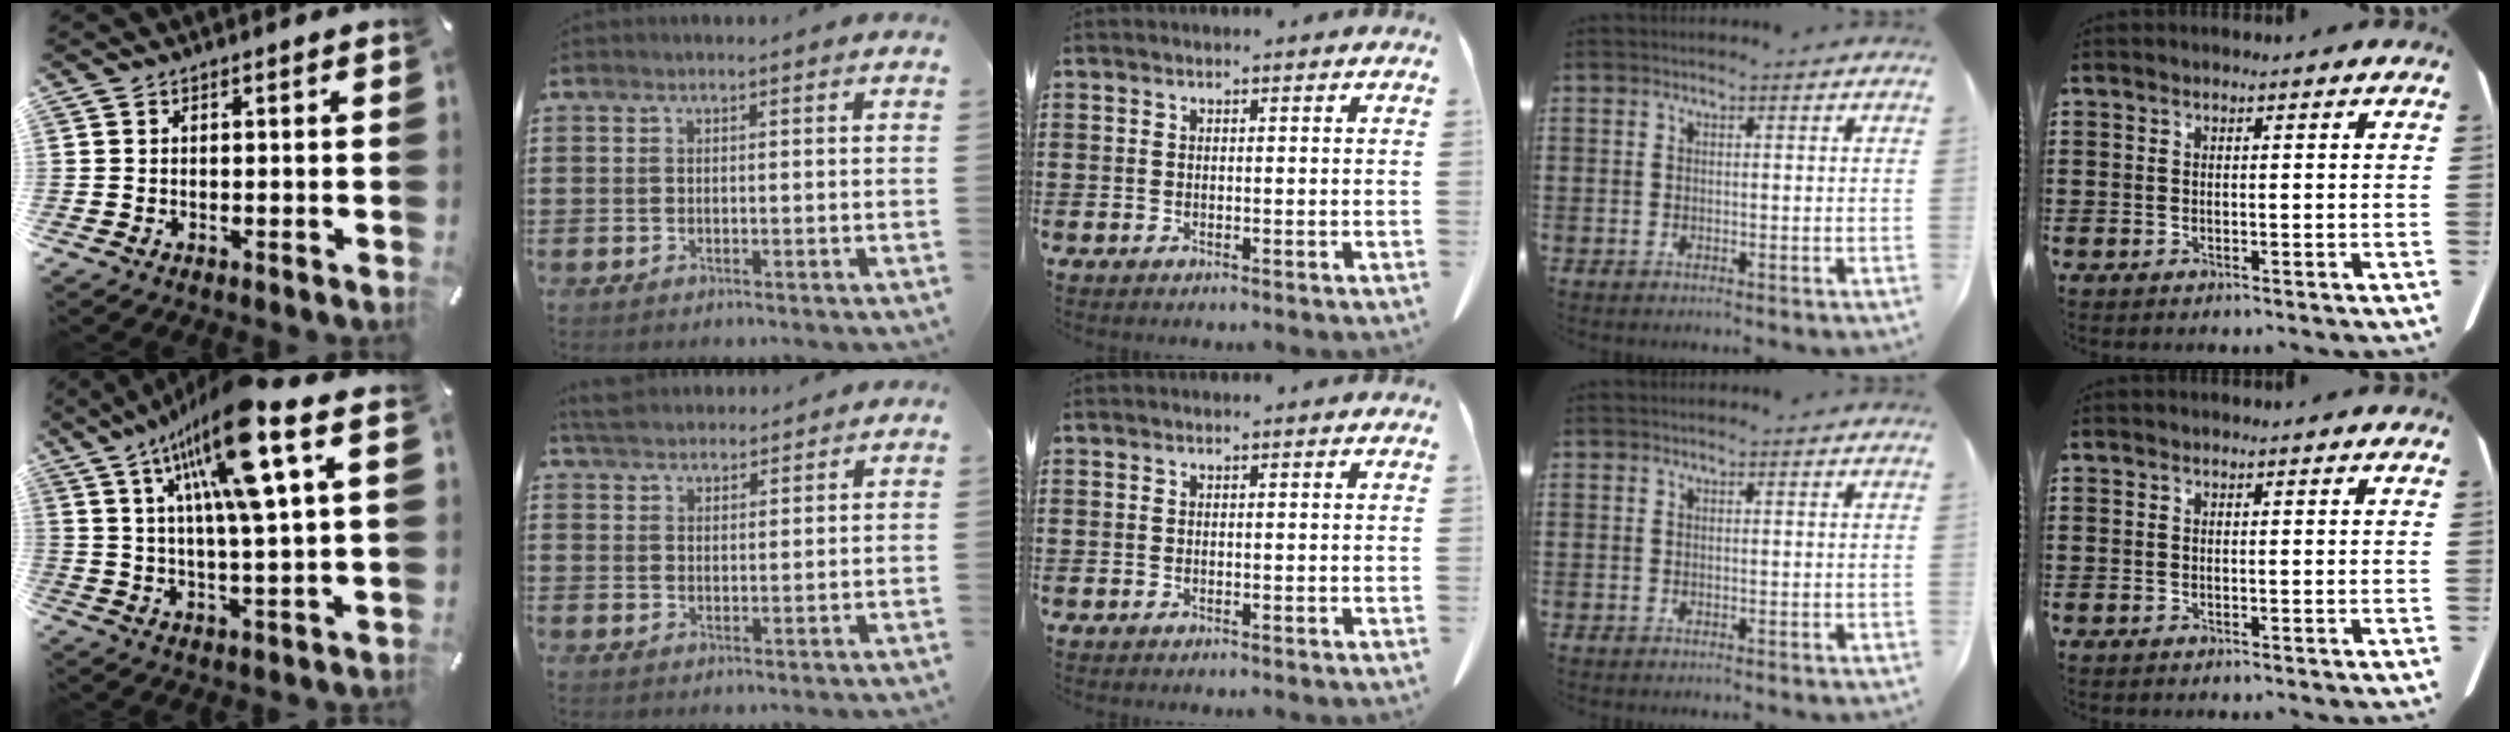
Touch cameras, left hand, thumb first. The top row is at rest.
{"thumb": {"total": 17.4, "force": [9.0, 3.2, 14.5], "torque": [-0.272, -0.039, 0.138]}, "index": {"total": 3.8, "force": [3.7, 0.8, 0.6], "torque": [-0.025, -0.001, 0.070]}}